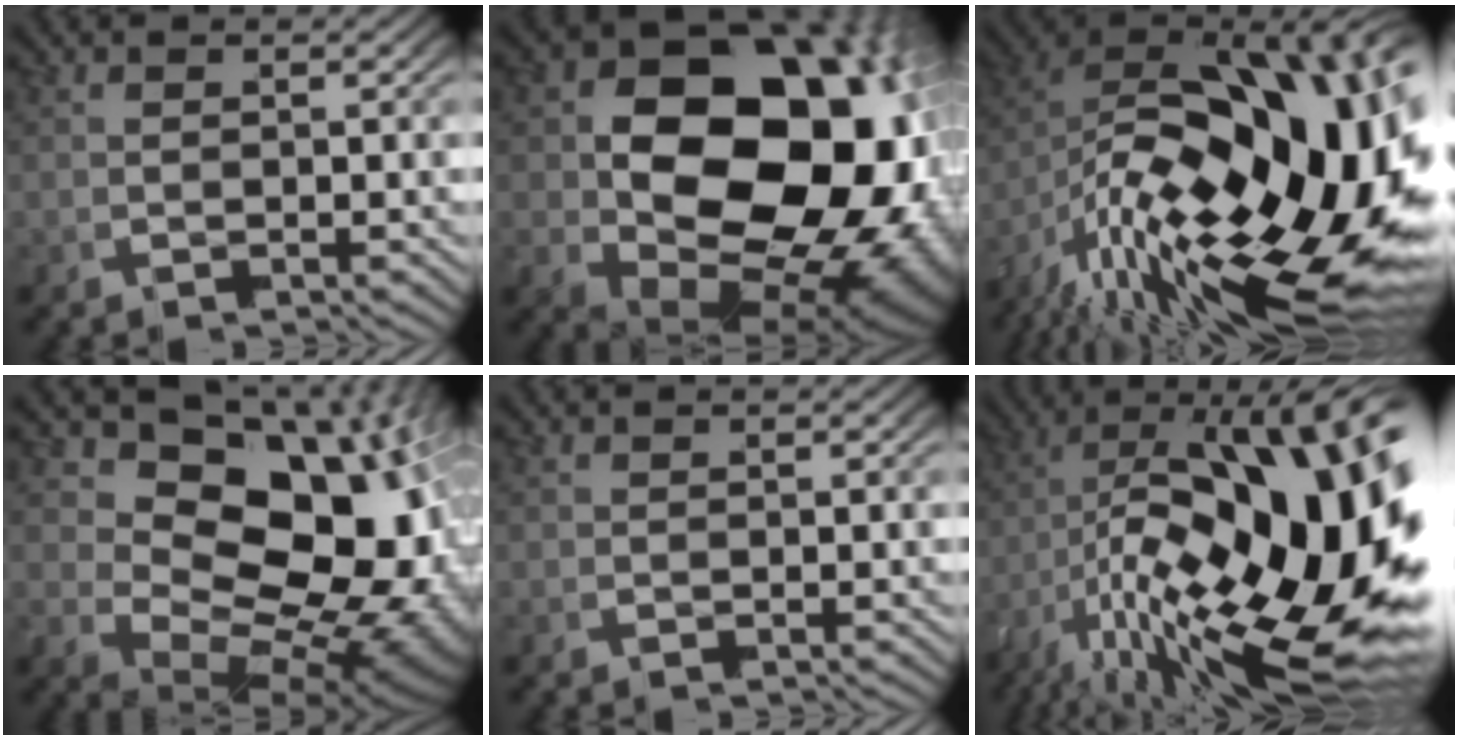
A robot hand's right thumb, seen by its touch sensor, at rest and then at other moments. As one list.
[{"total": 26.6, "force": [1.1, 18.3, 19.3], "torque": [-0.310, -0.087, 0.055]}, {"total": 22.8, "force": [-2.7, 13.7, 18.0], "torque": [-0.276, -0.078, -0.004]}, {"total": 17.3, "force": [1.0, 11.7, 12.7], "torque": [-0.196, -0.064, 0.045]}, {"total": 0.0}, {"total": 21.4, "force": [-0.2, 12.0, 17.7], "torque": [-0.275, -0.057, 0.034]}]